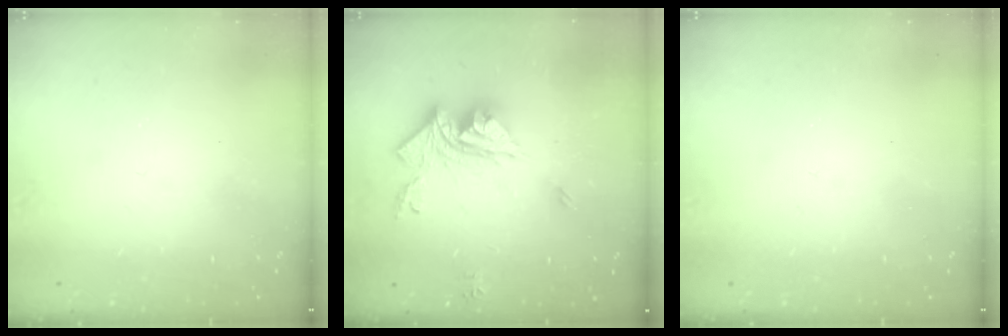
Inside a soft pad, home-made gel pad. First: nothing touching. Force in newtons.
{"total": 13.7, "press": 13.6, "slide": 1.5}
{"total": 0.0}